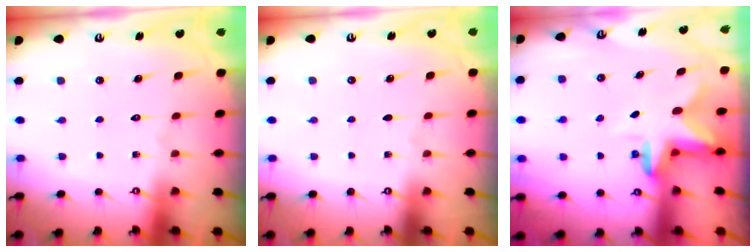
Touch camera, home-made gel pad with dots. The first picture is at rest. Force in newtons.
{"total": 0.0}
{"total": 2.3, "press": 2.3, "slide": 0.4}